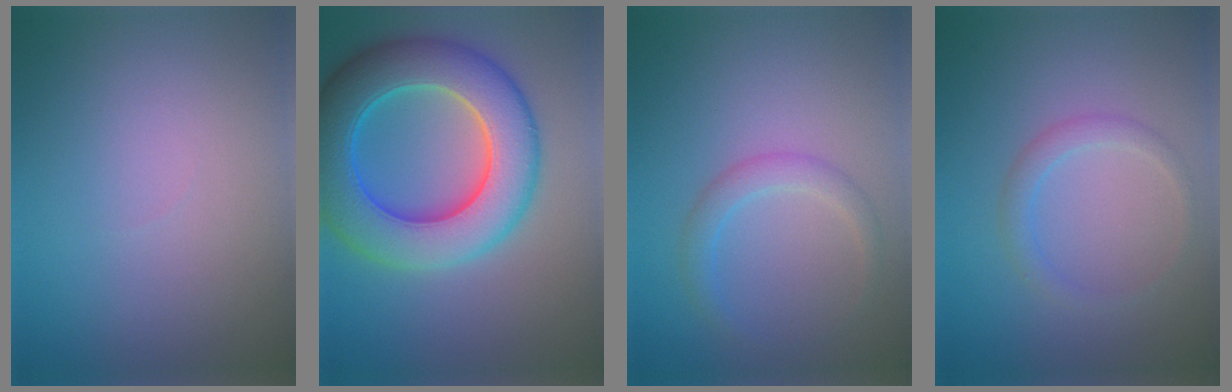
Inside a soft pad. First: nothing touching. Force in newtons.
{"total": 10.7, "press": 10.7, "slide": 0.4}
{"total": 1.9, "press": 1.9, "slide": 0.0}
{"total": 1.6, "press": 1.6, "slide": 0.1}